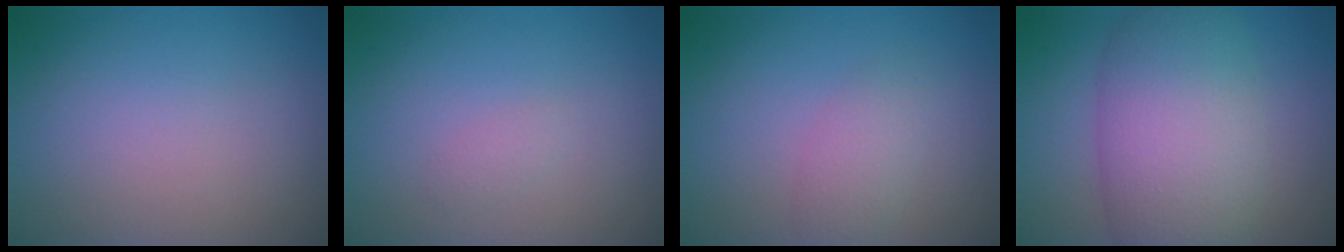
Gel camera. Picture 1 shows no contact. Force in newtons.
{"total": 0.7, "press": 0.7, "slide": 0.0}
{"total": 2.1, "press": 2.1, "slide": 0.1}
{"total": 9.2, "press": 9.2, "slide": 0.2}